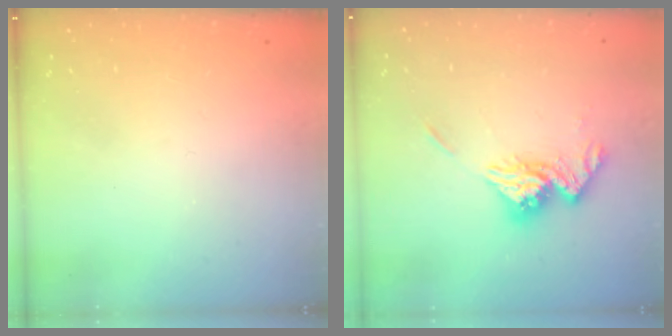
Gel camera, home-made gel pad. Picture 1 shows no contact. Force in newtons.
{"total": 12.3, "press": 12.3, "slide": 1.3}